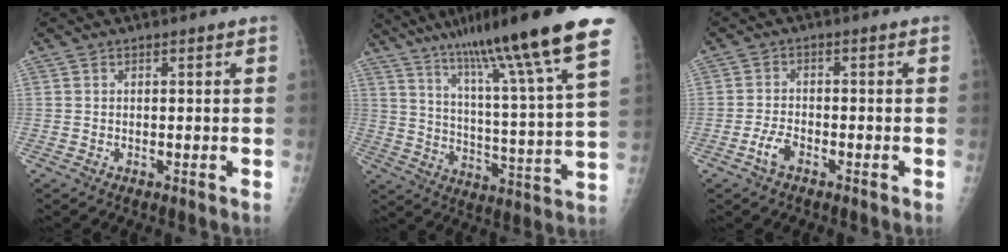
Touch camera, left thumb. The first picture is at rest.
{"total": 25.2, "force": [16.9, 1.7, 18.7], "torque": [-0.284, -0.050, 0.258]}
{"total": 3.3, "force": [-2.0, 1.6, 2.2], "torque": [-0.047, 0.013, -0.039]}